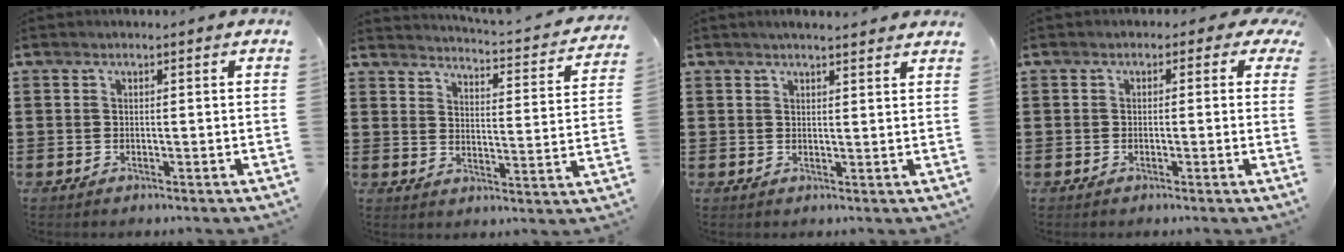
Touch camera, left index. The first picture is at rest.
{"total": 2.7, "force": [2.6, -0.4, 0.6], "torque": [-0.024, -0.033, 0.034]}
{"total": 2.1, "force": [2.0, 0.4, 0.1], "torque": [-0.007, 0.000, 0.040]}
{"total": 1.5, "force": [-0.3, 1.3, 0.7], "torque": [-0.020, 0.008, -0.009]}